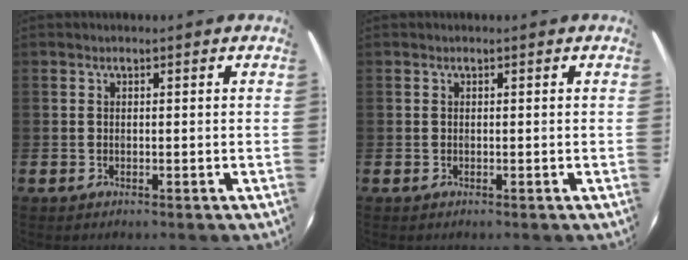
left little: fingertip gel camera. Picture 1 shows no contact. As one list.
[{"total": 0.0}]